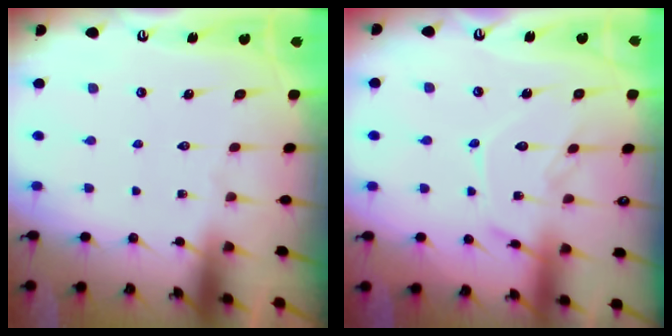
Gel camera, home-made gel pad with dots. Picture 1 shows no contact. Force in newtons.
{"total": 12.1, "press": 12.0, "slide": 0.4}